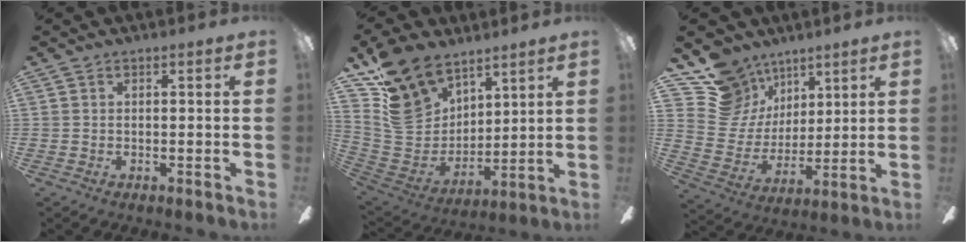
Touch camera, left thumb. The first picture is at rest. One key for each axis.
{"total": 17.3, "fx": 11.2, "fy": 11.3, "fz": 6.9, "tx": -0.171, "ty": -0.065, "tz": 0.222}
{"total": 15.1, "fx": 10.1, "fy": 10.6, "fz": 3.8, "tx": -0.093, "ty": -0.063, "tz": 0.203}